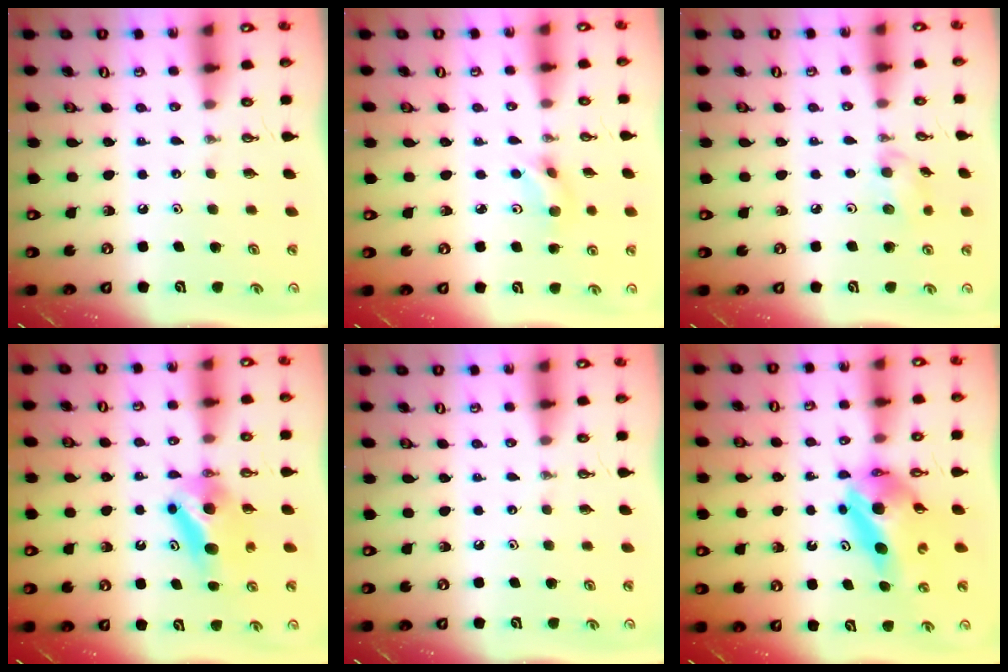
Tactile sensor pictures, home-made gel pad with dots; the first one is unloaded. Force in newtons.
{"total": 5.4, "press": 5.4, "slide": 0.9}
{"total": 5.4, "press": 5.2, "slide": 1.5}
{"total": 7.9, "press": 6.6, "slide": 4.3}
{"total": 0.0}
{"total": 9.6, "press": 9.5, "slide": 0.9}